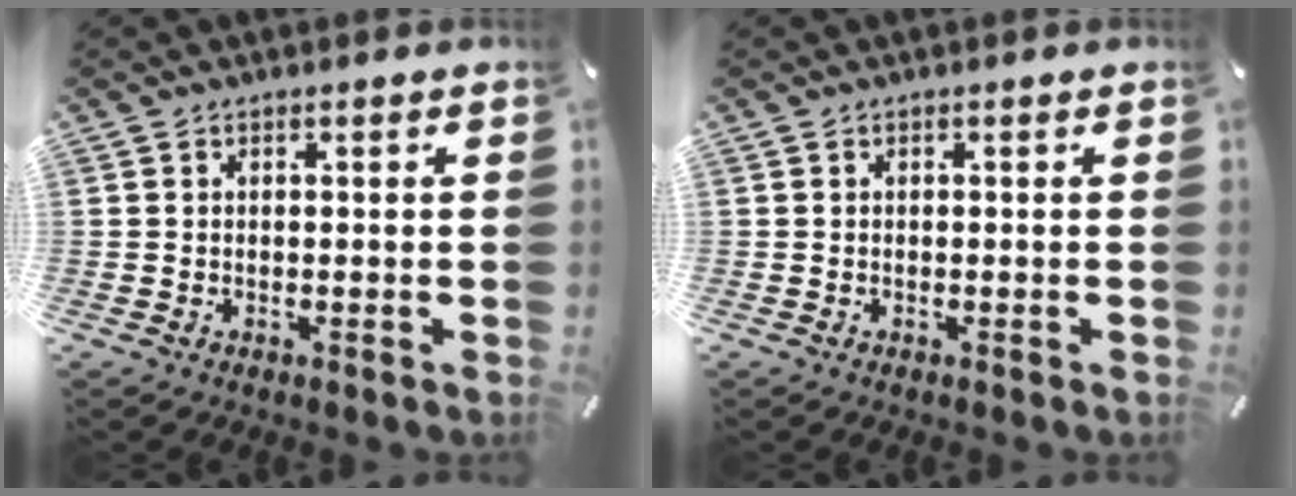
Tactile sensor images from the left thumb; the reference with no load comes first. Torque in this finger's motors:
{"motor_torque": [0.00, 0.00, 0.00, -0.01, 0.00]}